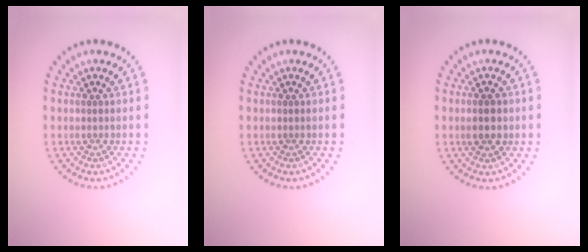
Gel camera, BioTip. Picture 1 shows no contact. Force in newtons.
{"total": 0.0}
{"total": 2.6, "press": 2.5, "slide": 0.1}